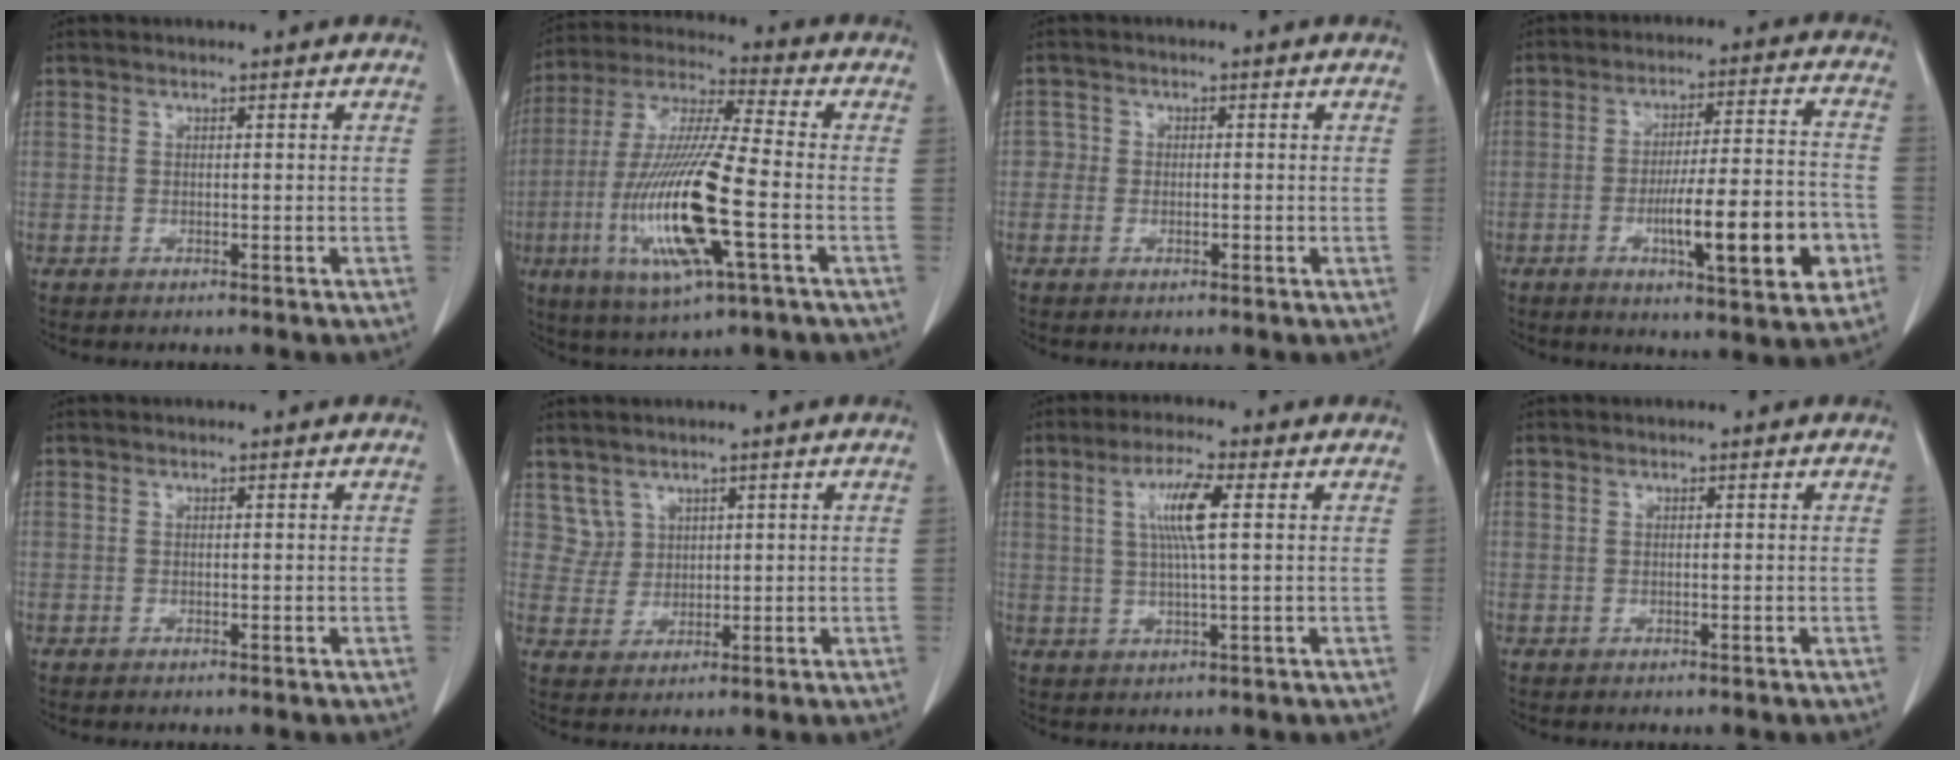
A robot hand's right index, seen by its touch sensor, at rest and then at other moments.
{"total": 18.2, "force": [-4.7, 1.8, 17.5], "torque": [-0.366, -0.018, -0.085]}
{"total": 2.1, "force": [-0.6, 1.7, 0.9], "torque": [-0.003, 0.007, -0.012]}
{"total": 15.1, "force": [-4.9, 2.3, 14.1], "torque": [-0.218, 0.004, -0.069]}
{"total": 0.0}
{"total": 3.5, "force": [2.1, 2.8, -0.3], "torque": [0.012, 0.007, 0.044]}
{"total": 6.6, "force": [1.6, 0.3, 6.4], "torque": [-0.122, 0.004, 0.031]}
{"total": 0.0}